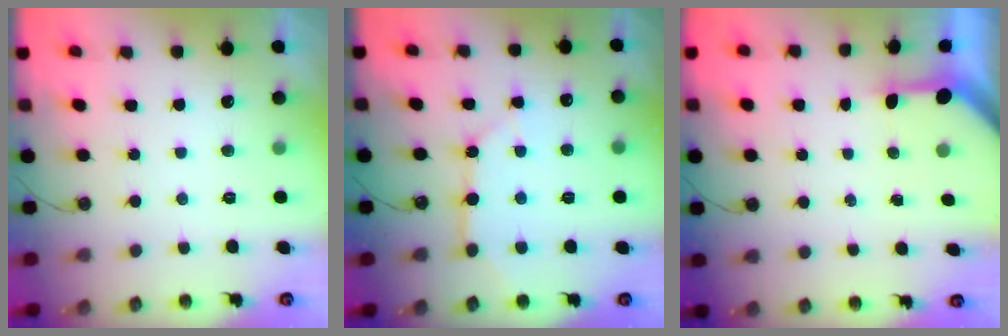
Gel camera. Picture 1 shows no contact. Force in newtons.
{"total": 9.5, "press": 9.5, "slide": 0.9}
{"total": 3.2, "press": 3.2, "slide": 0.2}